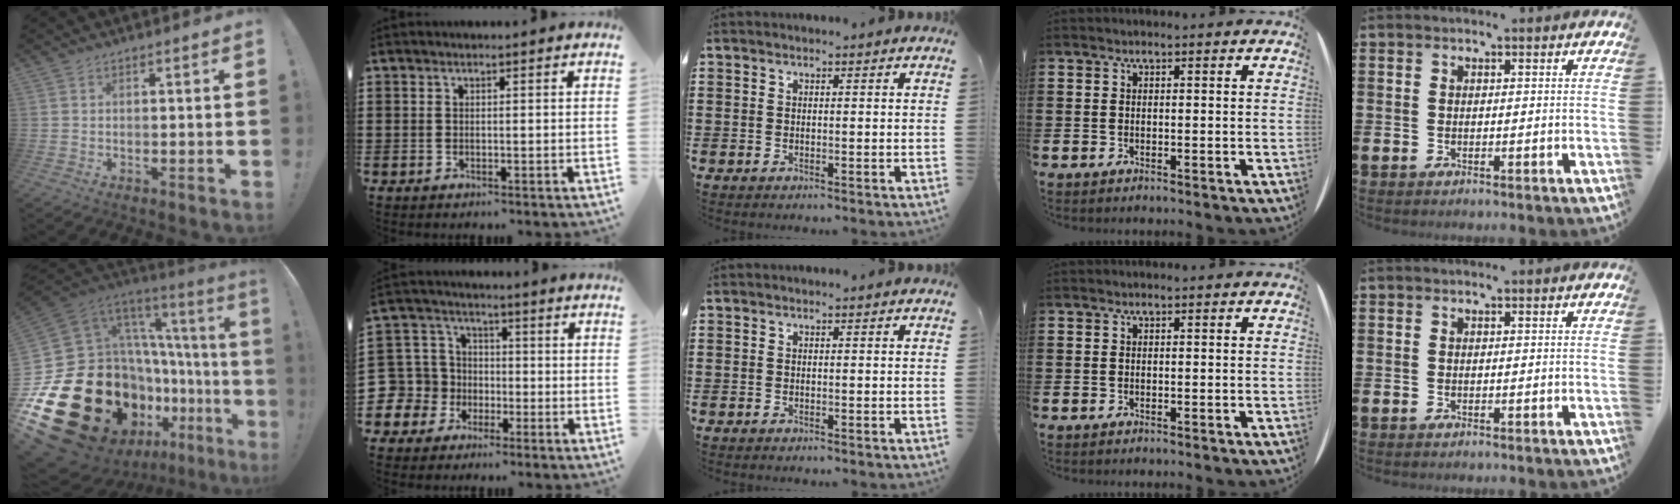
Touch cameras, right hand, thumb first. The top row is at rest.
{"thumb": {"total": 31.0, "force": [-9.1, 18.8, 22.9], "torque": [-0.365, -0.025, -0.057]}, "index": {"total": 7.3, "force": [-1.6, 7.1, 0.5], "torque": [-0.076, -0.005, -0.035]}}